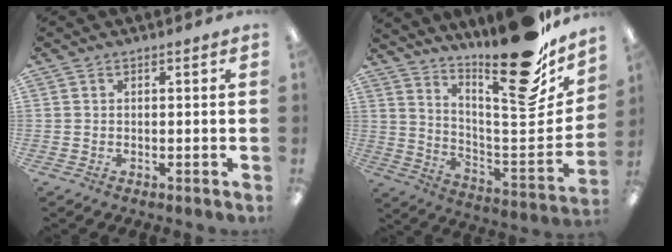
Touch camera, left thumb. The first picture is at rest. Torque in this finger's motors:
{"motor_torque": [0.41, 0.42, 1.08, -1.69, 0.12]}